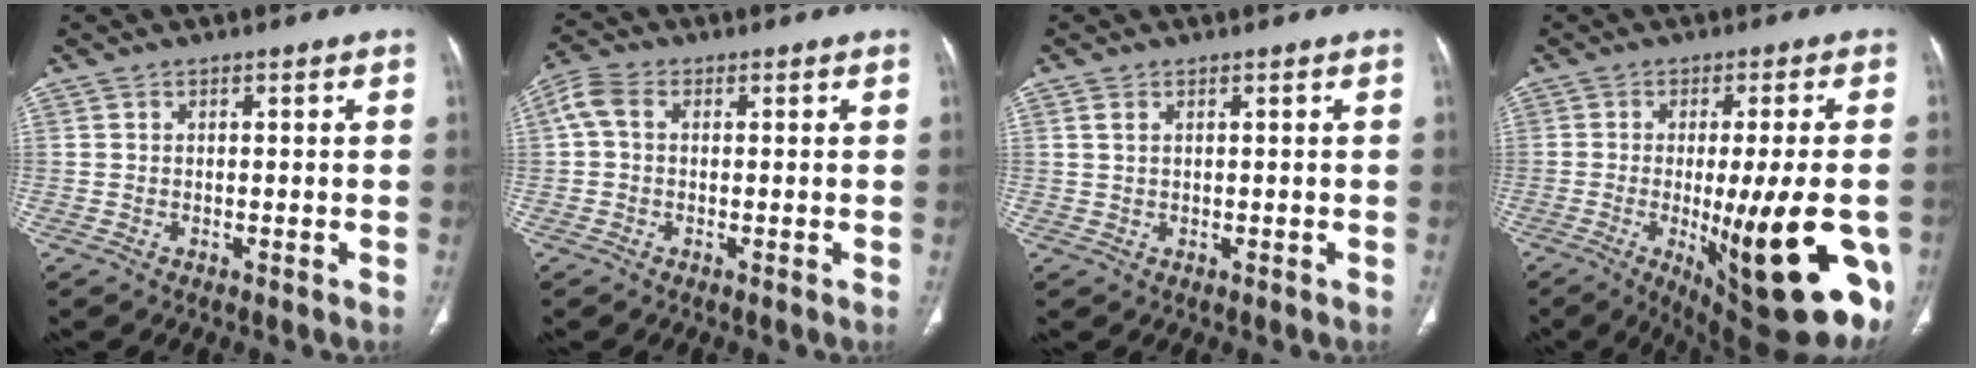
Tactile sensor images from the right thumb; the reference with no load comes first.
{"total": 3.7, "force": [1.0, 3.0, 2.0], "torque": [-0.054, 0.014, 0.008]}
{"total": 1.2, "force": [0.5, 0.7, 0.8], "torque": [-0.021, 0.005, 0.014]}
{"total": 22.8, "force": [-5.5, 6.5, 21.1], "torque": [-0.233, -0.018, -0.053]}